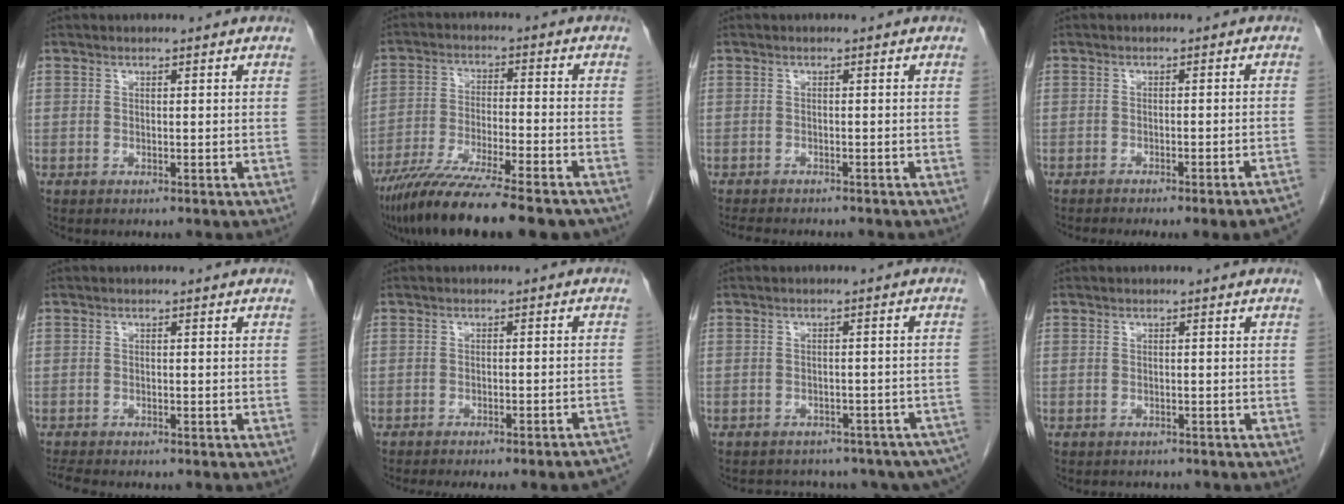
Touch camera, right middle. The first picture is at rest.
{"total": 18.2, "force": [-14.6, 1.9, 10.7], "torque": [-0.161, -0.033, -0.234]}
{"total": 6.4, "force": [-5.7, 1.3, 2.6], "torque": [-0.037, -0.009, -0.081]}
{"total": 11.8, "force": [-10.6, -0.4, 5.3], "torque": [-0.035, -0.013, -0.121]}
{"total": 3.5, "force": [-3.2, 0.3, 1.4], "torque": [-0.027, -0.013, -0.051]}
{"total": 16.0, "force": [-14.7, 0.6, 6.3], "torque": [-0.039, -0.007, -0.169]}
{"total": 18.0, "force": [-14.9, 7.3, 7.1], "torque": [-0.100, 0.018, -0.156]}
{"total": 2.3, "force": [-2.1, 0.8, 0.3], "torque": [-0.008, -0.004, -0.026]}